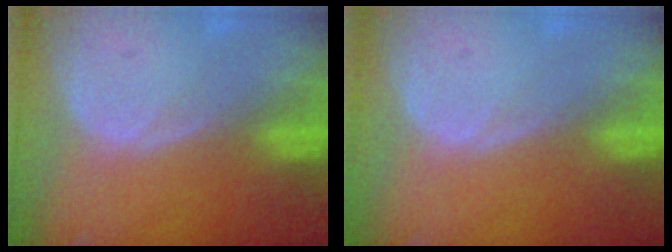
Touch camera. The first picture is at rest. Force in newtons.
{"total": 0.0}